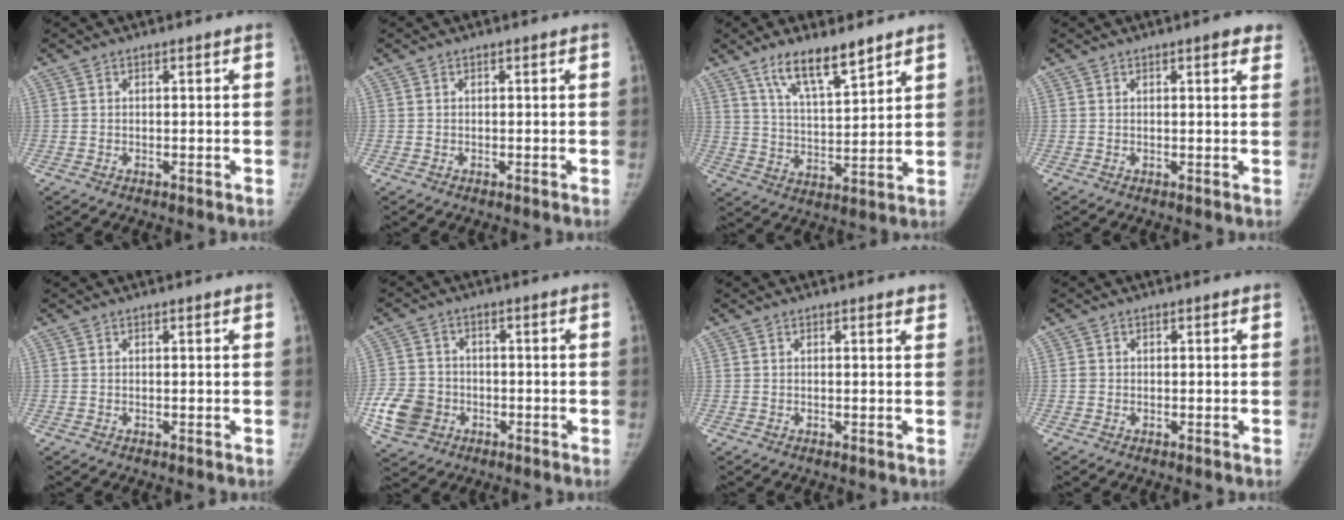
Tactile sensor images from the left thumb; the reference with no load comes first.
{"total": 0.0}
{"total": 10.8, "force": [7.6, 2.9, 7.1], "torque": [-0.112, -0.047, 0.144]}
{"total": 3.3, "force": [2.0, 0.8, 2.4], "torque": [-0.018, -0.004, 0.021]}
{"total": 0.0}
{"total": 8.7, "force": [-3.0, 7.2, 3.8], "torque": [-0.063, 0.014, -0.053]}
{"total": 1.1, "force": [0.9, 0.4, 0.6], "torque": [-0.004, -0.003, 0.010]}
{"total": 0.9, "force": [-0.1, 0.9, 0.3], "torque": [-0.002, 0.002, -0.001]}